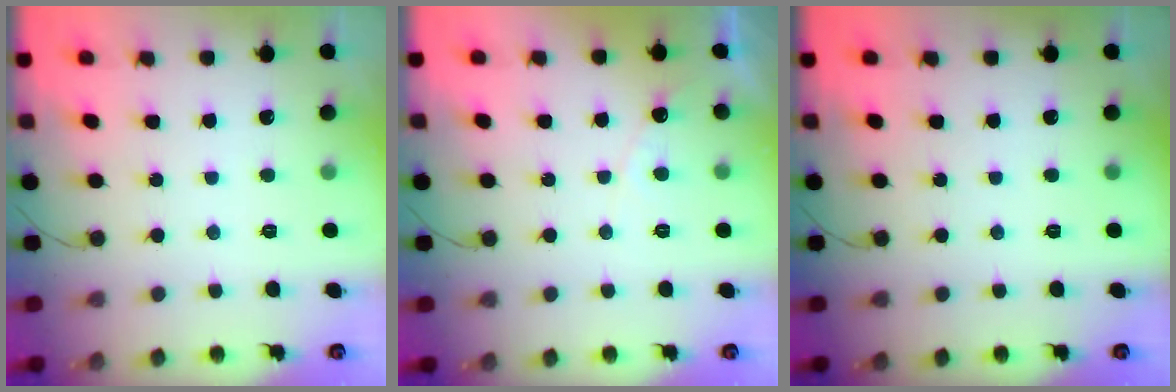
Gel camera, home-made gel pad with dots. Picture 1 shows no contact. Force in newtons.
{"total": 4.7, "press": 4.7, "slide": 0.3}
{"total": 0.0}